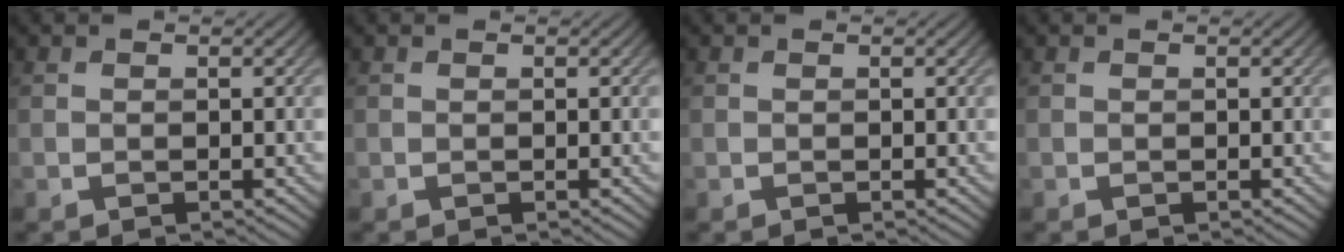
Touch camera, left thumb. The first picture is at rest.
{"total": 0.0}
{"total": 0.0}
{"total": 0.0}